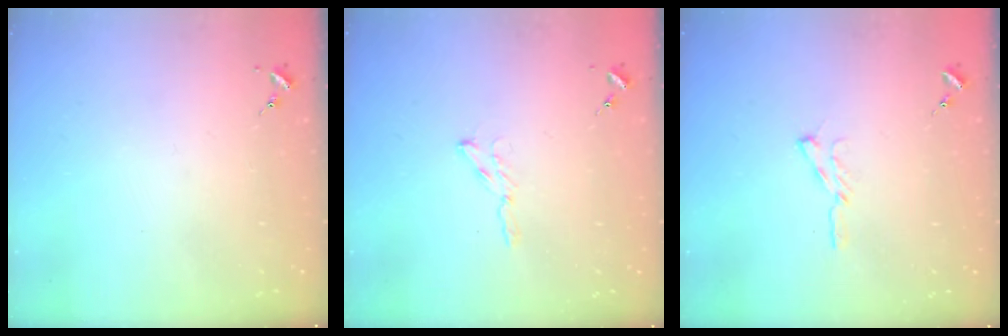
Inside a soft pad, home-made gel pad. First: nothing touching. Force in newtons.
{"total": 3.9, "press": 3.8, "slide": 0.5}
{"total": 5.8, "press": 5.8, "slide": 0.6}